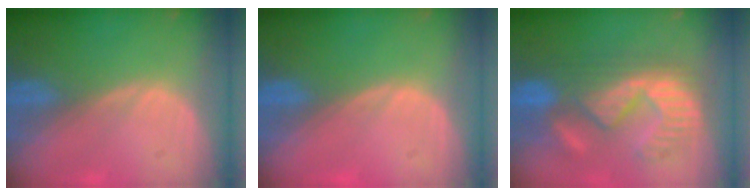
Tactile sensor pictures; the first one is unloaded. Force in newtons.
{"total": 0.0}
{"total": 10.3, "press": 10.2, "slide": 1.7}